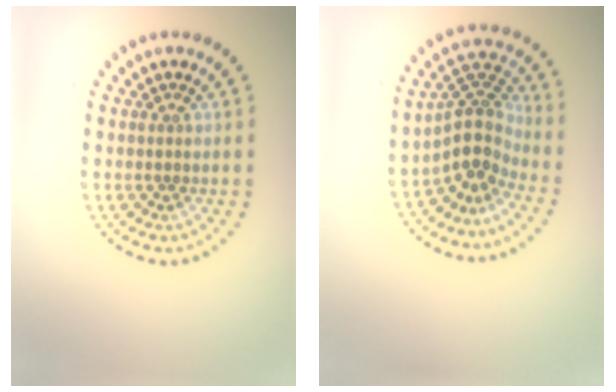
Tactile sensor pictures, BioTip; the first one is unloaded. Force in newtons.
{"total": 4.0, "press": 2.8, "slide": 2.8}